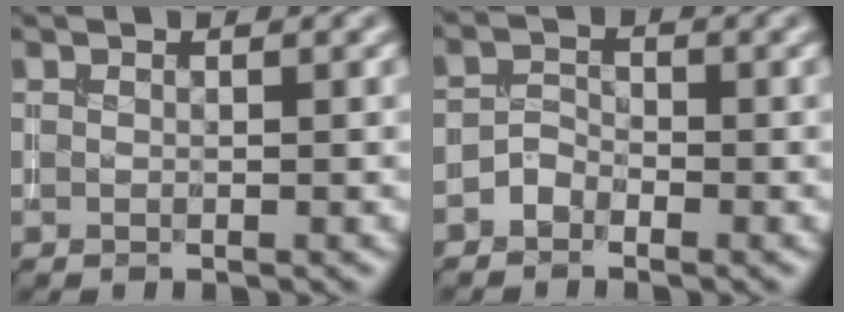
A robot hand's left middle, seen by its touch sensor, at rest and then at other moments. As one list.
[{"total": 1.5, "force": [-1.1, 0.9, 0.5], "torque": [-0.007, 0.008, -0.026]}]